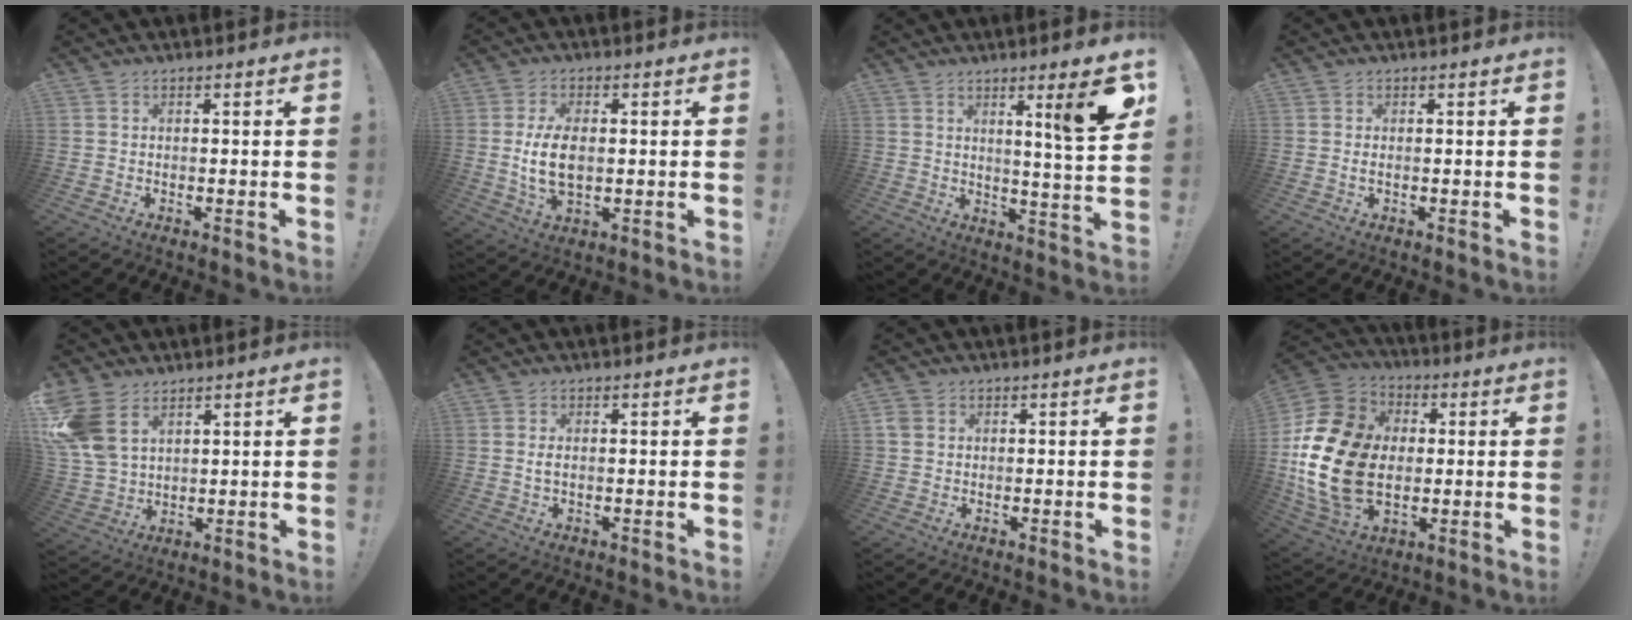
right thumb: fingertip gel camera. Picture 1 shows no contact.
{"total": 9.8, "force": [-0.1, 5.3, 8.2], "torque": [-0.143, -0.014, -0.005]}
{"total": 10.4, "force": [5.3, -1.1, 8.9], "torque": [-0.114, -0.041, 0.066]}
{"total": 1.0, "force": [0.0, 0.2, 0.9], "torque": [-0.012, 0.000, -0.003]}
{"total": 11.1, "force": [5.6, 7.3, 6.2], "torque": [-0.122, -0.017, 0.118]}
{"total": 1.7, "force": [0.0, 0.6, 1.6], "torque": [-0.024, 0.000, -0.002]}
{"total": 2.6, "force": [1.0, 2.1, 1.1], "torque": [-0.021, 0.005, 0.020]}
{"total": 24.4, "force": [-1.0, 17.4, 17.0], "torque": [-0.332, 0.021, -0.007]}